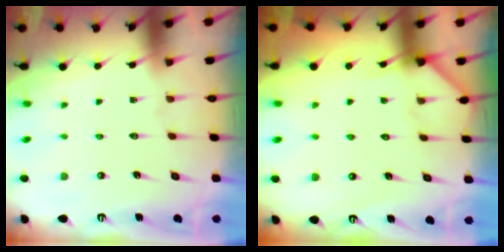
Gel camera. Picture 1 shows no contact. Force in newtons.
{"total": 4.2, "press": 4.2, "slide": 0.3}